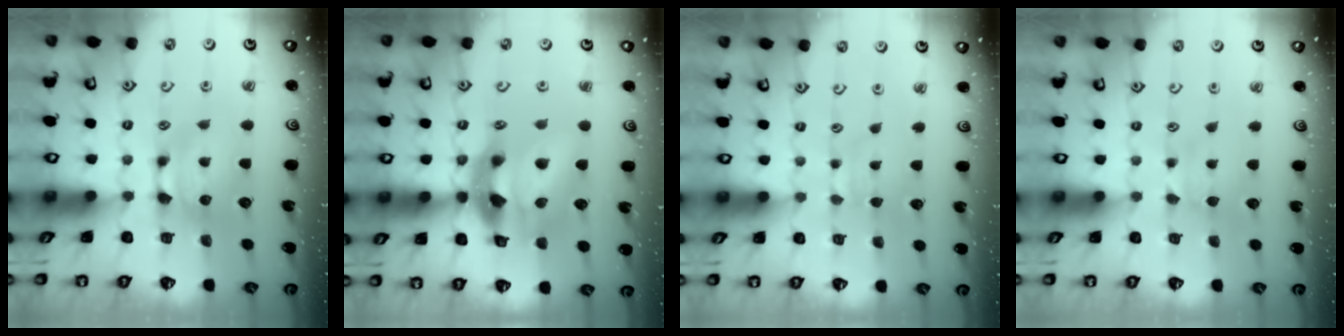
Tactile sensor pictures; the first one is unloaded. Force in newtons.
{"total": 12.6, "press": 12.2, "slide": 3.0}
{"total": 2.8, "press": 2.8, "slide": 0.4}
{"total": 1.7, "press": 1.6, "slide": 0.5}